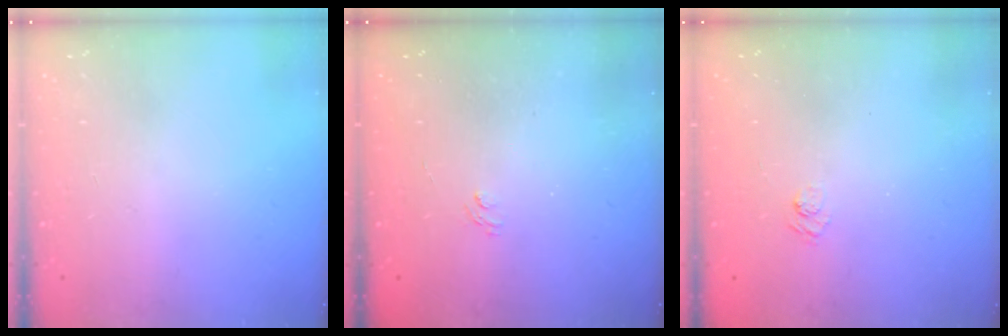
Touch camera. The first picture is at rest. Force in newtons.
{"total": 1.4, "press": 0.7, "slide": 1.1}
{"total": 2.3, "press": 1.8, "slide": 1.3}